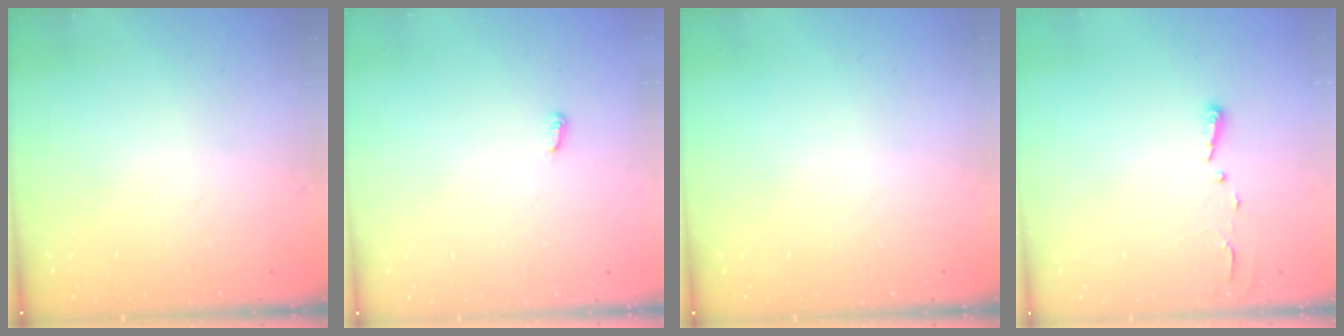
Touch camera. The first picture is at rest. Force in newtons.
{"total": 2.9, "press": 2.9, "slide": 0.3}
{"total": 0.0}
{"total": 2.7, "press": 2.7, "slide": 0.4}